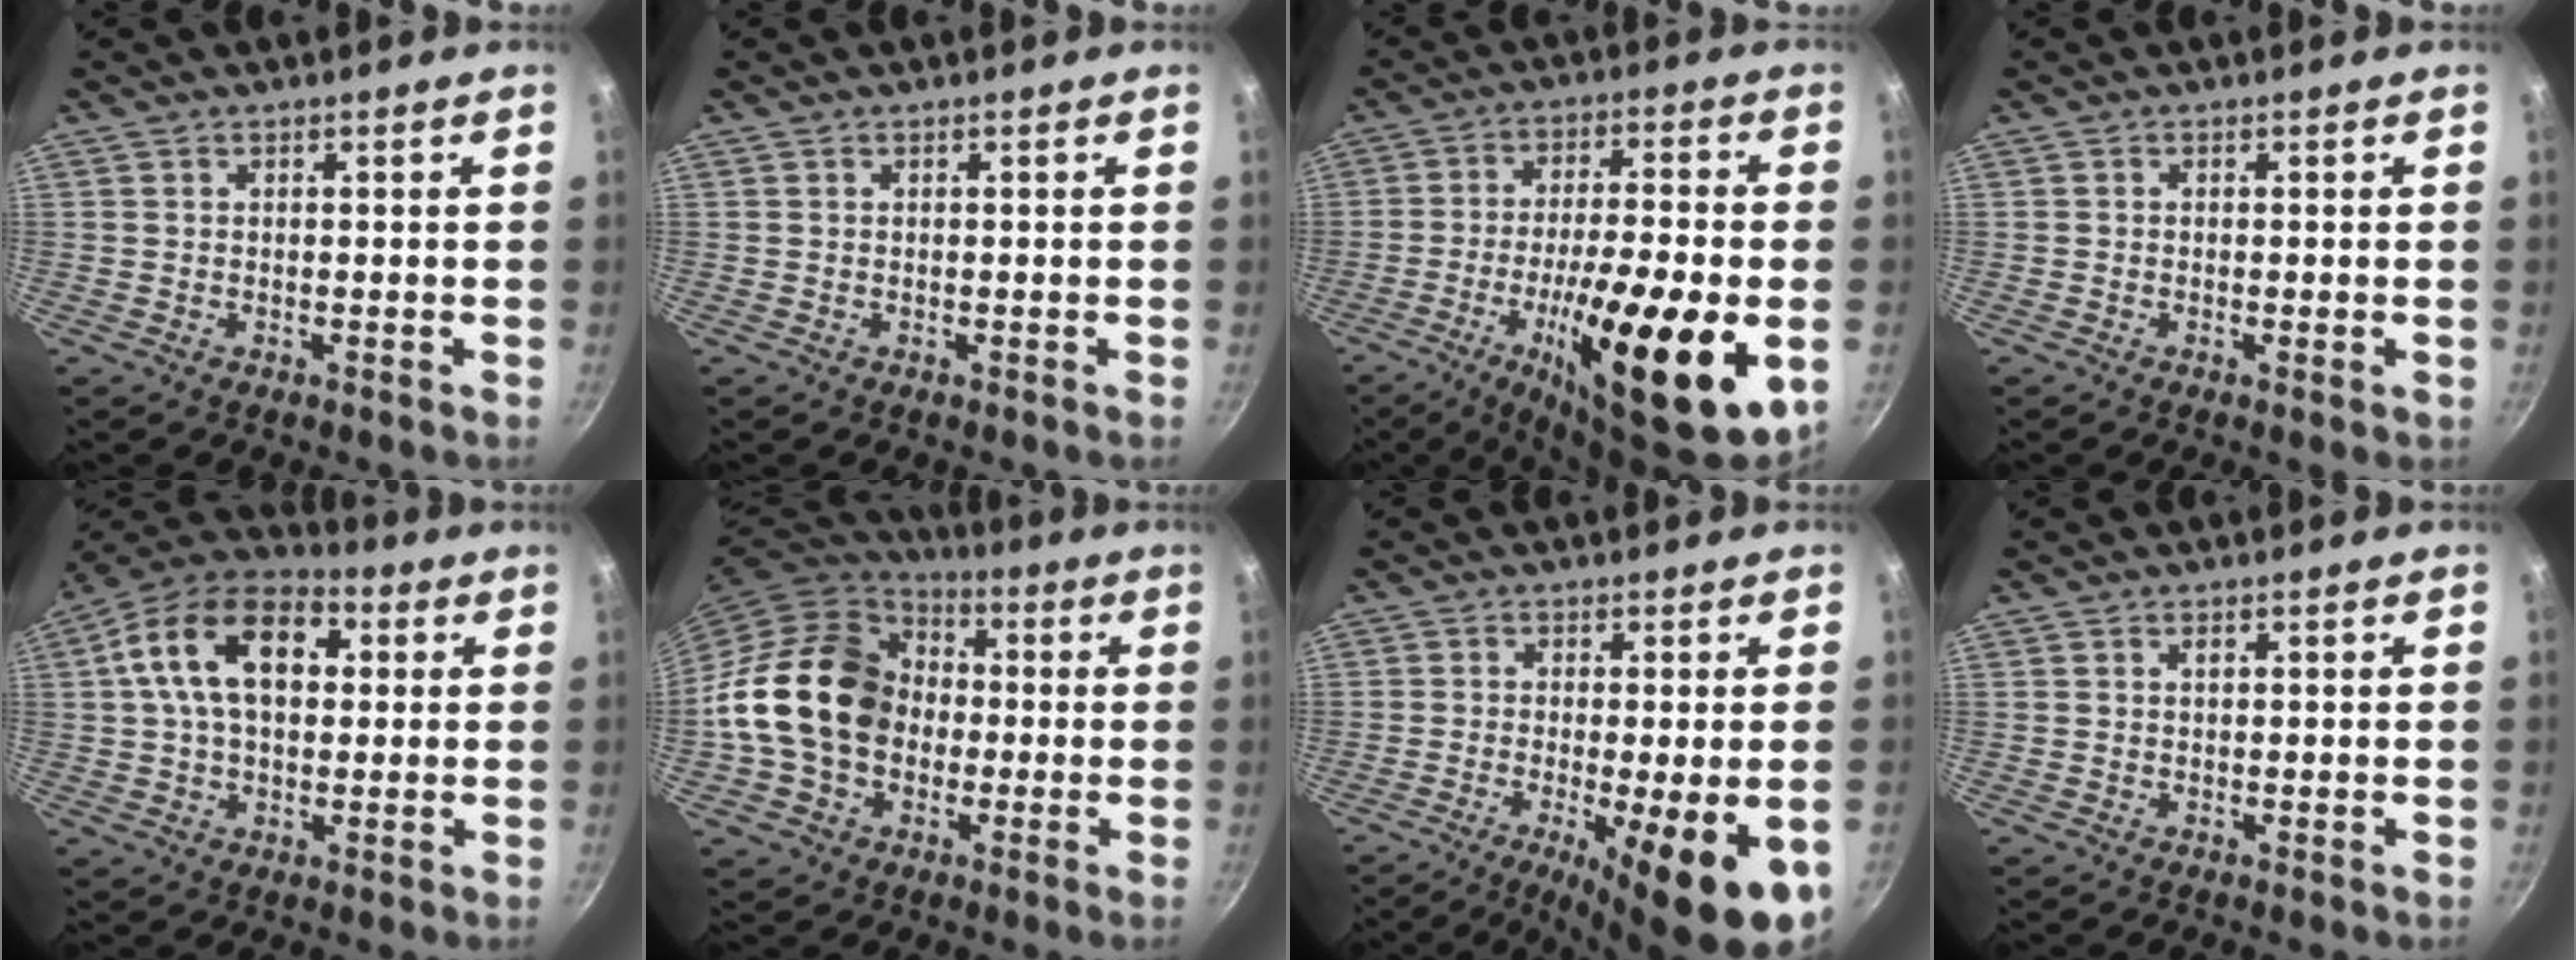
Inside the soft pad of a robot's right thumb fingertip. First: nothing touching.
{"total": 0.0}
{"total": 22.6, "force": [-6.8, 5.9, 20.7], "torque": [-0.323, 0.014, -0.106]}
{"total": 0.9, "force": [-0.2, 0.2, 0.8], "torque": [-0.014, -0.001, -0.006]}
{"total": 16.9, "force": [3.5, 10.8, 12.6], "torque": [-0.187, 0.024, 0.039]}
{"total": 19.2, "force": [-0.9, 15.2, 11.8], "torque": [-0.187, 0.043, -0.023]}
{"total": 13.1, "force": [-4.6, 3.0, 11.9], "torque": [-0.173, -0.007, -0.063]}
{"total": 0.8, "force": [0.2, 0.4, 0.6], "torque": [-0.009, 0.000, 0.003]}